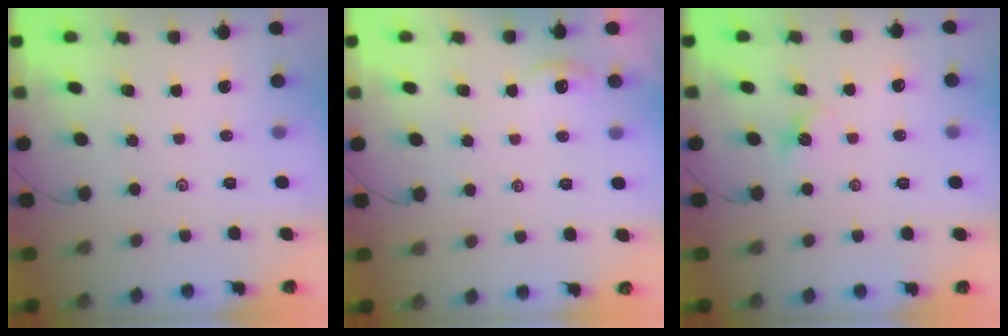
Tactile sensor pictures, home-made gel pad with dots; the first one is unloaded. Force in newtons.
{"total": 2.5, "press": 2.5, "slide": 0.3}
{"total": 4.4, "press": 4.3, "slide": 0.6}